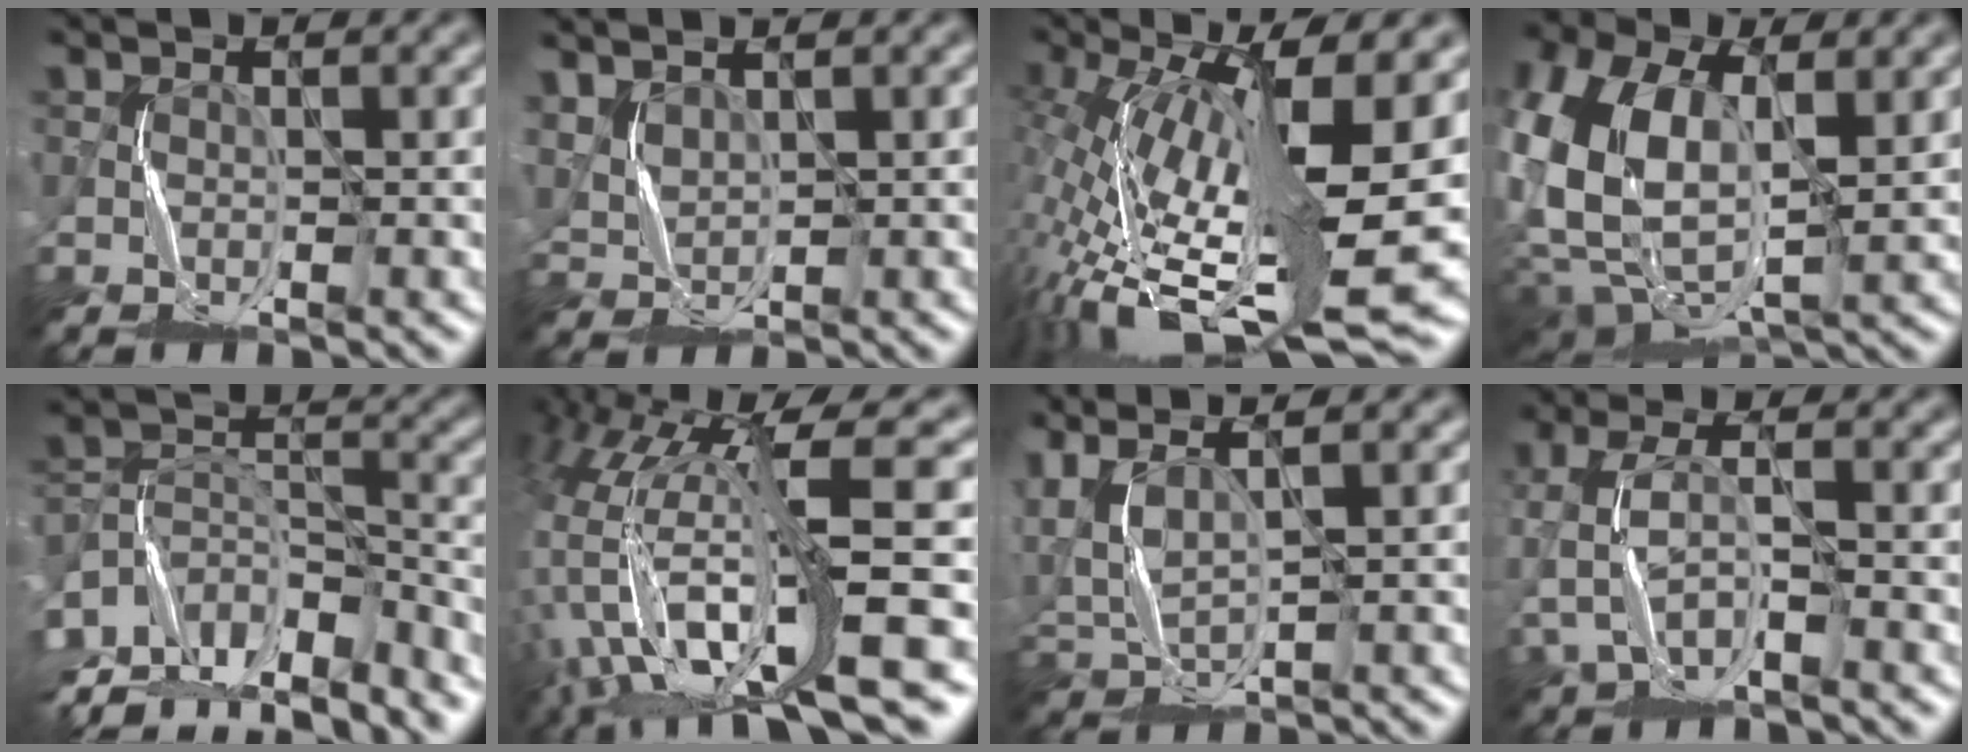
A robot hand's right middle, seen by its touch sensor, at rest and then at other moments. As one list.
[{"total": 2.4, "force": [2.1, 1.0, 0.5], "torque": [-0.021, 0.004, 0.050]}, {"total": 16.0, "force": [-2.4, 5.5, 14.9], "torque": [-0.287, -0.011, -0.037]}, {"total": 12.2, "force": [1.4, 8.1, 9.0], "torque": [-0.215, -0.014, 0.032]}, {"total": 10.8, "force": [-8.5, 4.7, 4.6], "torque": [-0.103, 0.014, -0.136]}, {"total": 12.8, "force": [-3.2, 3.4, 11.9], "torque": [-0.240, 0.023, -0.048]}, {"total": 3.7, "force": [1.9, 1.6, 2.7], "torque": [-0.079, 0.009, 0.041]}, {"total": 2.9, "force": [-1.7, 1.4, 1.9], "torque": [-0.054, 0.004, -0.033]}]